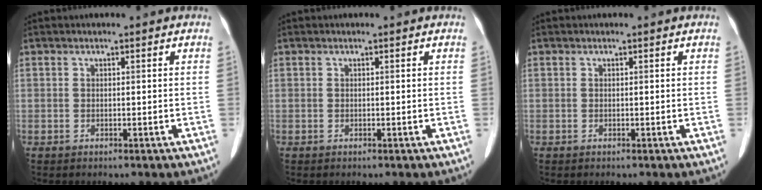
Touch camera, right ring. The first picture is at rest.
{"total": 0.0}
{"total": 0.0}